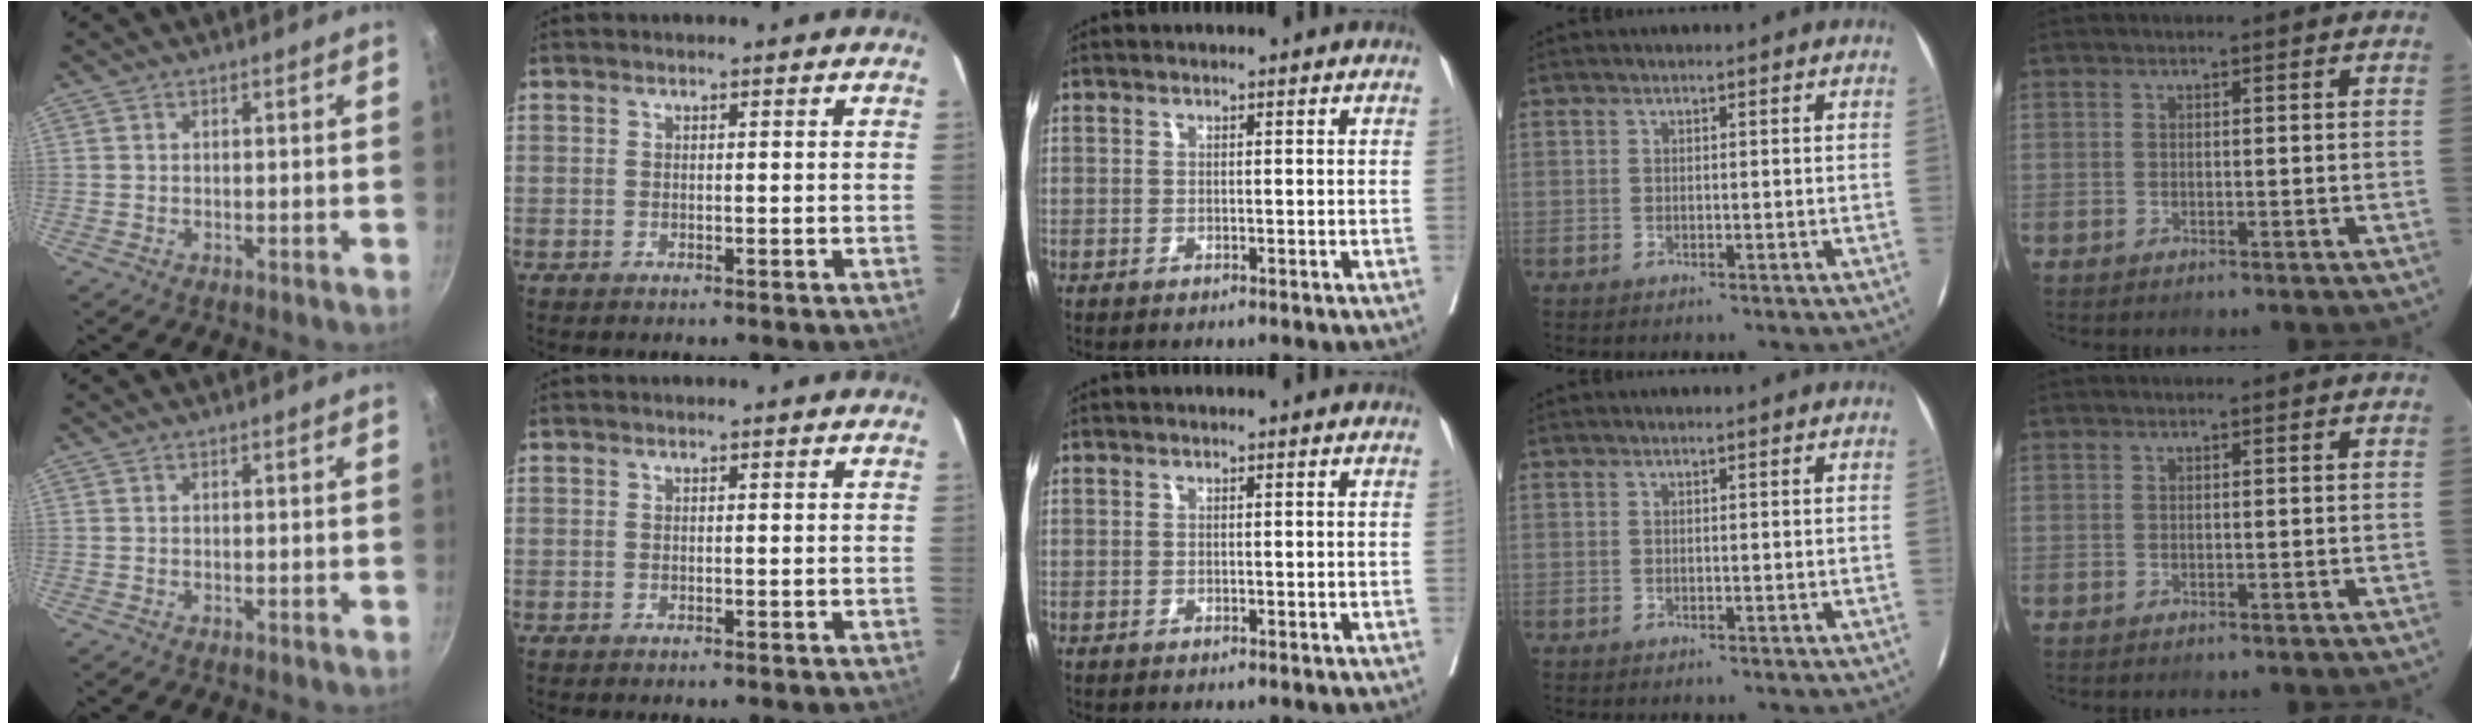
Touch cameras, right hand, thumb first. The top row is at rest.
{}